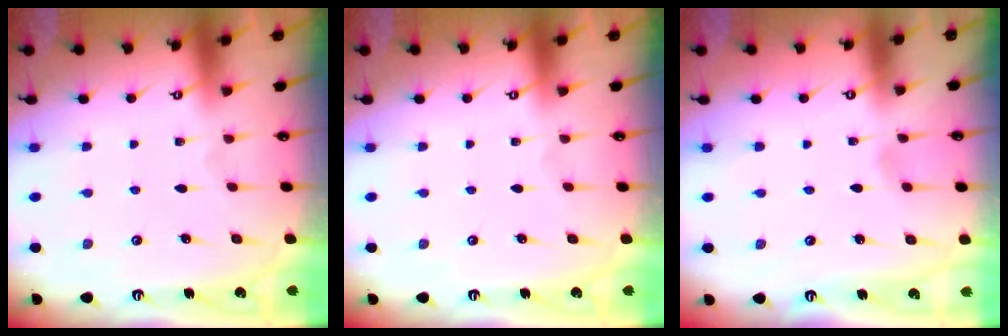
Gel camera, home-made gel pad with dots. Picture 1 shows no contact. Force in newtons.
{"total": 0.0}
{"total": 1.9, "press": 1.9, "slide": 0.2}